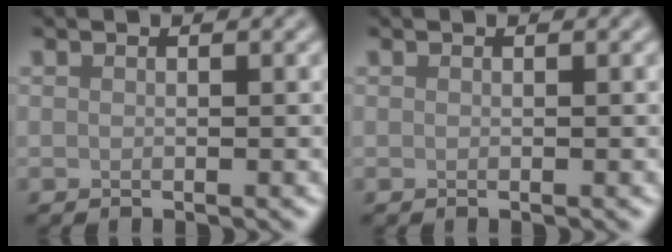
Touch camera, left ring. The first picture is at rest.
{"total": 0.0}